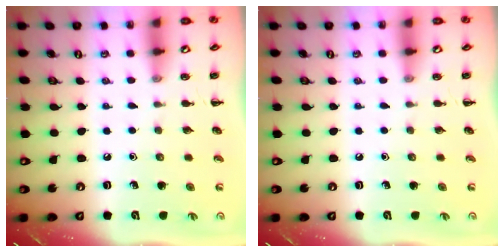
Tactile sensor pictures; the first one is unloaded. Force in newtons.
{"total": 0.0}